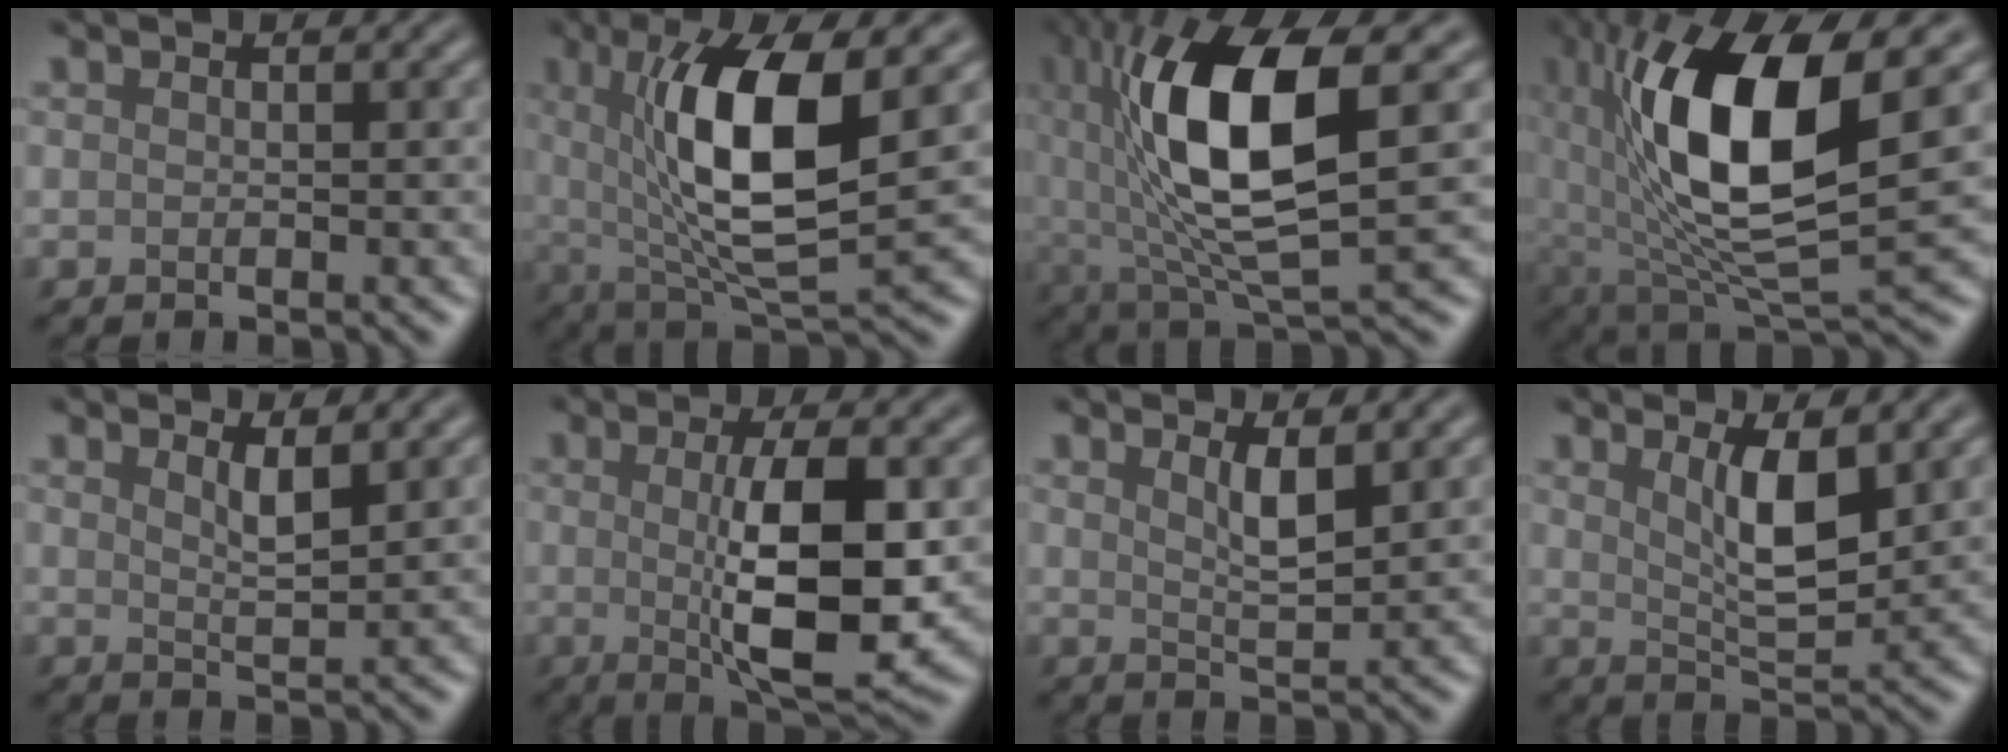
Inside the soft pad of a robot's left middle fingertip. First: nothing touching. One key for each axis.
{"total": 10.8, "fx": 1.9, "fy": 3.4, "fz": 10.0, "tx": -0.169, "ty": -0.004, "tz": 0.035}
{"total": 12.6, "fx": 2.1, "fy": 4.3, "fz": 11.7, "tx": -0.223, "ty": 0.002, "tz": 0.041}
{"total": 13.8, "fx": 2.4, "fy": 5.5, "fz": 12.4, "tx": -0.226, "ty": -0.009, "tz": 0.043}
{"total": 2.3, "fx": 1.3, "fy": 0.5, "fz": 1.8, "tx": -0.028, "ty": -0.003, "tz": 0.021}
{"total": 8.8, "fx": -0.1, "fy": 2.3, "fz": 8.5, "tx": -0.132, "ty": -0.009, "tz": 0.005}
{"total": 3.0, "fx": 1.4, "fy": 0.7, "fz": 2.5, "tx": -0.041, "ty": -0.004, "tz": 0.025}
{"total": 5.0, "fx": 1.8, "fy": 1.4, "fz": 4.5, "tx": -0.082, "ty": -0.008, "tz": 0.034}